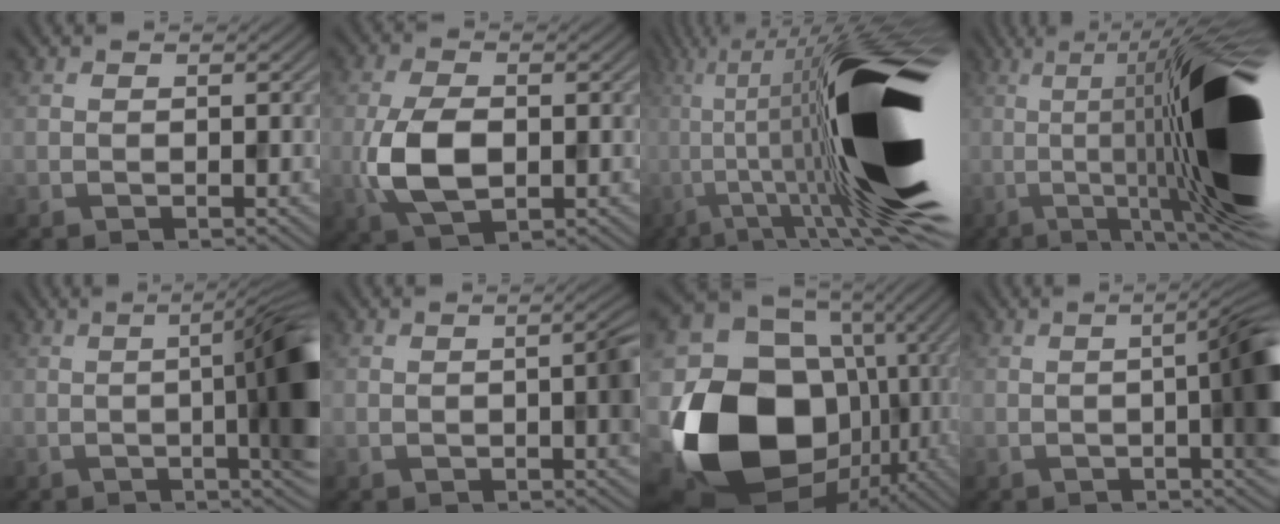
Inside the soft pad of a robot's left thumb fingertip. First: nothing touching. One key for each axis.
{"total": 7.3, "fx": -1.0, "fy": 4.0, "fz": 6.0, "tx": -0.142, "ty": -0.007, "tz": -0.019}
{"total": 23.7, "fx": -2.7, "fy": 6.6, "fz": 22.6, "tx": -0.362, "ty": 0.013, "tz": -0.066}
{"total": 21.5, "fx": -1.8, "fy": 5.2, "fz": 20.8, "tx": -0.293, "ty": 0.018, "tz": -0.039}
{"total": 11.9, "fx": -1.1, "fy": 2.6, "fz": 11.6, "tx": -0.140, "ty": 0.001, "tz": -0.019}
{"total": 3.1, "fx": -0.3, "fy": 0.7, "fz": 3.0, "tx": -0.045, "ty": 0.003, "tz": -0.006}
{"total": 22.1, "fx": -4.2, "fy": 17.8, "fz": 12.4, "tx": -0.288, "ty": -0.053, "tz": -0.044}
{"total": 9.0, "fx": -1.0, "fy": 2.1, "fz": 8.7, "tx": -0.118, "ty": 0.000, "tz": -0.019}